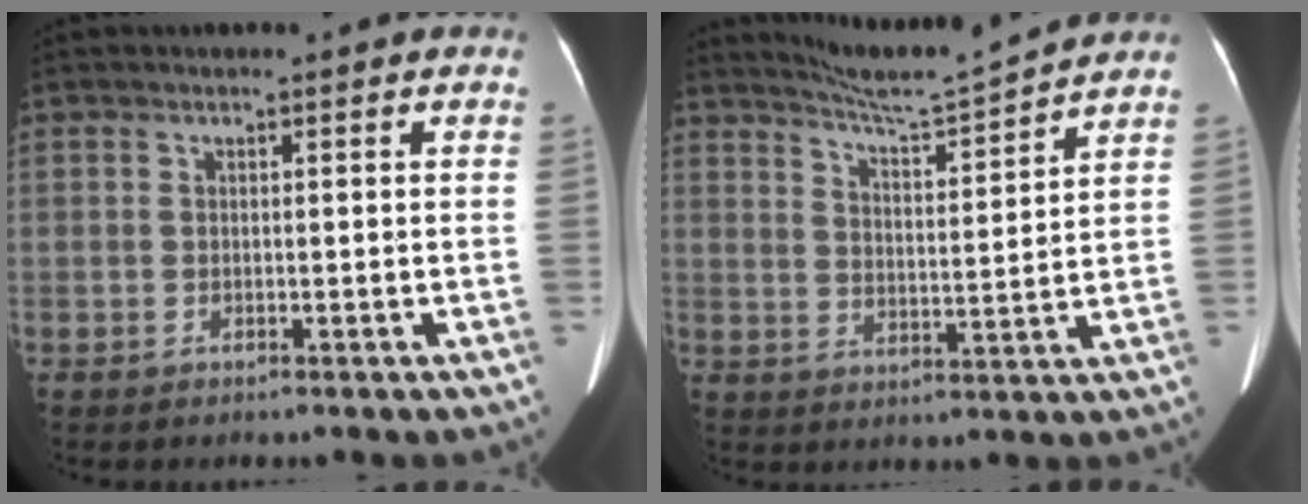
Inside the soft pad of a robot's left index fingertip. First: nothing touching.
{"total": 10.0, "force": [9.6, -1.7, 2.2], "torque": [-0.052, -0.013, 0.154]}